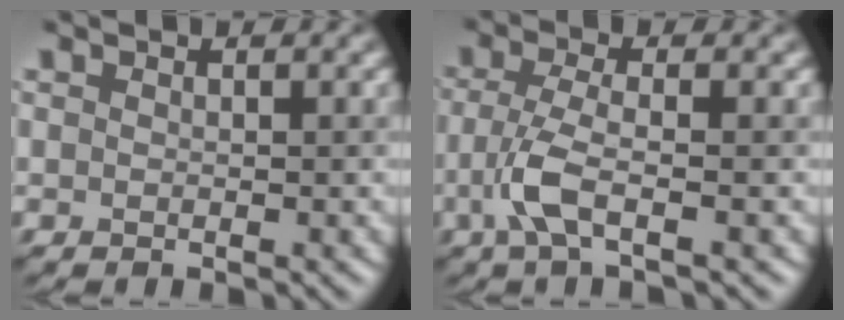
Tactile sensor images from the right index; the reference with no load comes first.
{"total": 3.7, "force": [-1.3, 1.0, 3.3], "torque": [-0.079, 0.001, -0.033]}